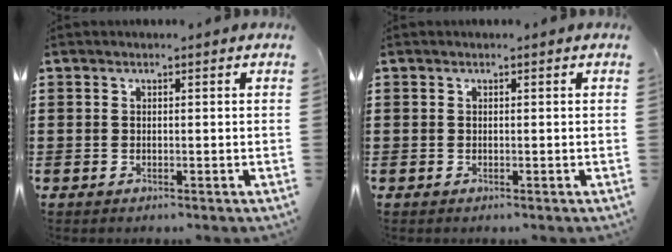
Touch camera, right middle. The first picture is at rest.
{"total": 0.0}